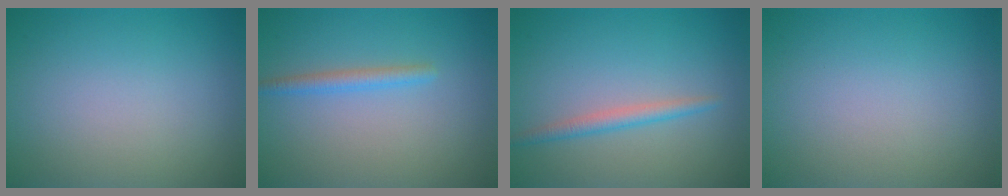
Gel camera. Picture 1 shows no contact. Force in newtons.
{"total": 1.7, "press": 1.7, "slide": 0.1}
{"total": 1.8, "press": 1.7, "slide": 0.1}
{"total": 0.0}